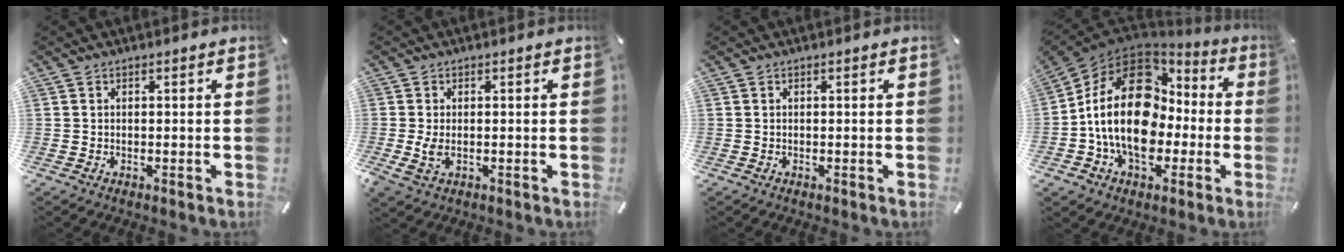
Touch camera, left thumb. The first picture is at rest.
{"total": 3.6, "force": [-0.4, 2.0, 3.0], "torque": [-0.064, -0.007, -0.010]}
{"total": 0.0}
{"total": 22.5, "force": [-0.4, 16.2, 15.5], "torque": [-0.302, 0.007, -0.006]}